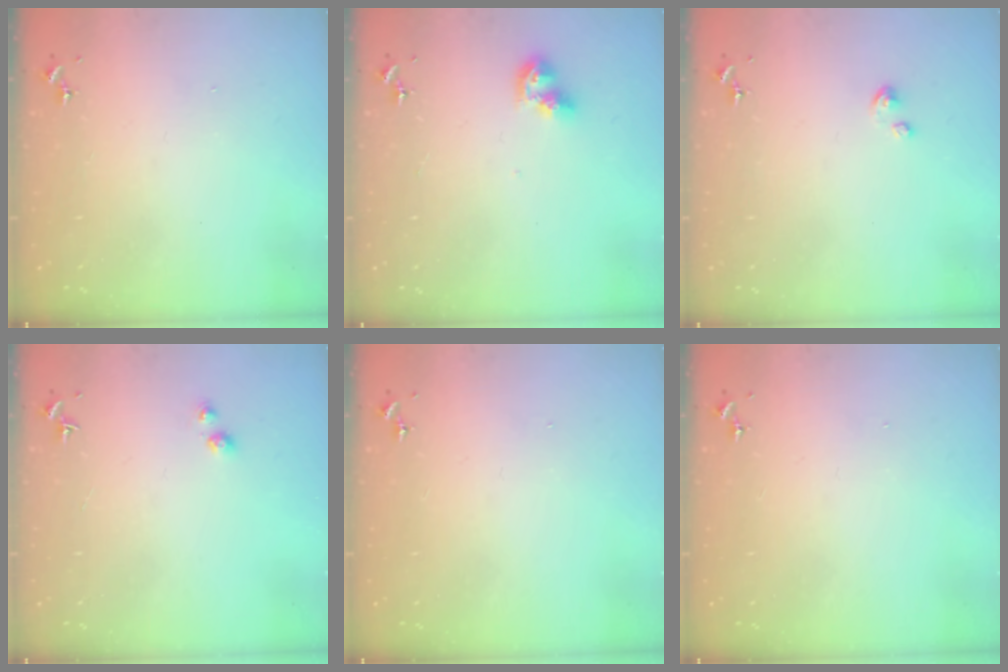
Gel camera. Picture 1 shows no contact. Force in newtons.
{"total": 7.4, "press": 7.4, "slide": 0.7}
{"total": 3.8, "press": 3.8, "slide": 0.4}
{"total": 3.0, "press": 3.0, "slide": 0.2}
{"total": 0.0}
{"total": 0.0}